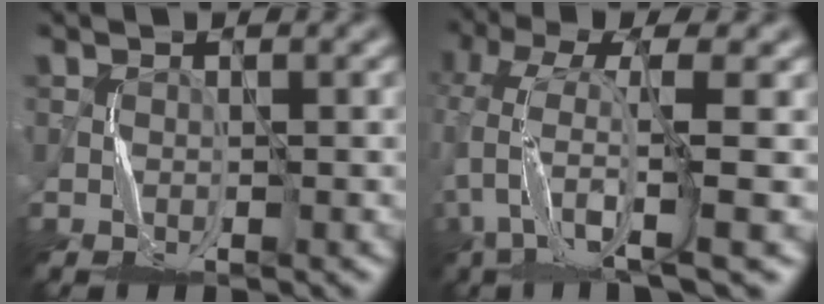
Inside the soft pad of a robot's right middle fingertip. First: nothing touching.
{"total": 7.7, "force": [-2.4, 2.2, 7.0], "torque": [-0.143, 0.001, -0.051]}